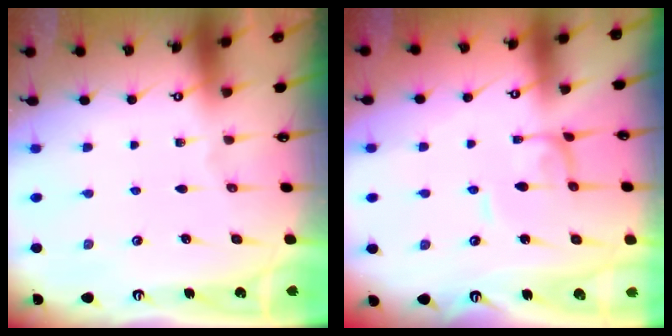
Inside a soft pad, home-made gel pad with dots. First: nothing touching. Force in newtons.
{"total": 1.7, "press": 1.7, "slide": 0.1}